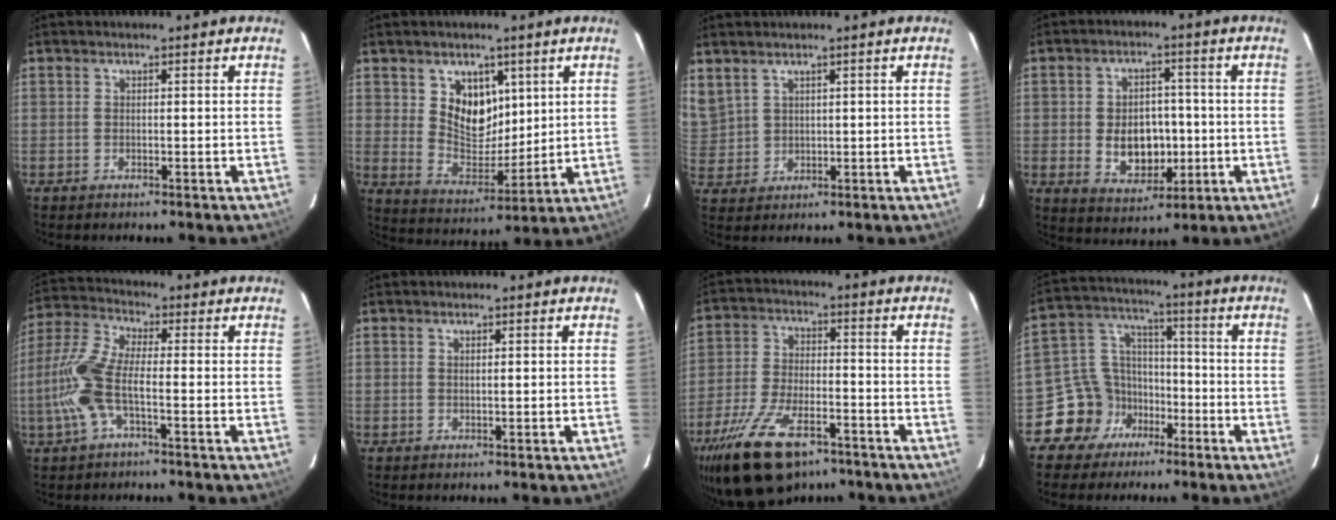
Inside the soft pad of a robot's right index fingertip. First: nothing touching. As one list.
[{"total": 10.1, "force": [4.1, 7.5, 5.4], "torque": [-0.090, -0.008, 0.088]}, {"total": 6.8, "force": [4.2, 4.9, 2.2], "torque": [-0.052, 0.013, 0.102]}, {"total": 10.2, "force": [-1.3, 7.0, 7.2], "torque": [-0.140, 0.001, -0.002]}, {"total": 10.4, "force": [-2.8, 3.2, 9.5], "torque": [-0.225, 0.006, -0.058]}, {"total": 0.6, "force": [0.2, 0.2, 0.5], "torque": [-0.010, 0.002, 0.005]}, {"total": 18.0, "force": [-11.8, 8.3, 10.8], "torque": [-0.233, -0.027, -0.203]}, {"total": 10.8, "force": [-6.2, 8.6, 2.0], "torque": [-0.057, 0.051, -0.103]}]